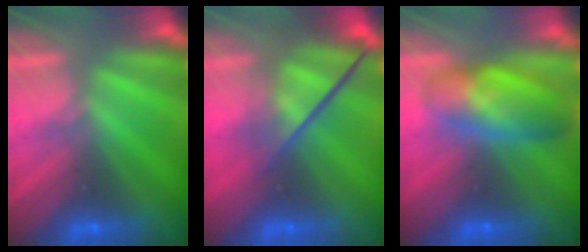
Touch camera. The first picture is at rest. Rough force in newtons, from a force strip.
{"total": 3.9}
{"total": 8.9}